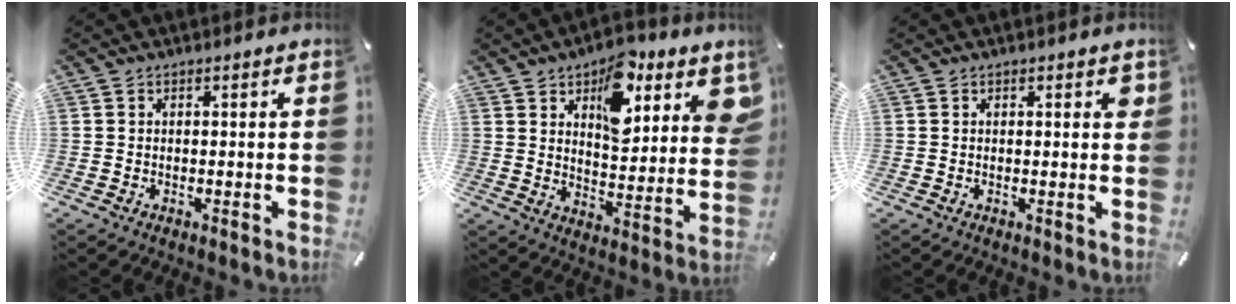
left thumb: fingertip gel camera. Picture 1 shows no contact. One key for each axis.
{"total": 14.4, "fx": 8.3, "fy": 7.5, "fz": 9.0, "tx": -0.103, "ty": -0.051, "tz": 0.139}
{"total": 1.4, "fx": 0.6, "fy": 0.6, "fz": 1.2, "tx": -0.009, "ty": -0.003, "tz": 0.005}